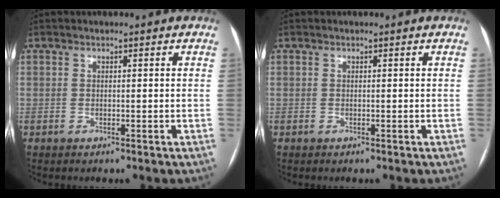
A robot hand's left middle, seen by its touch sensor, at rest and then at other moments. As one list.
[{"total": 0.0}]